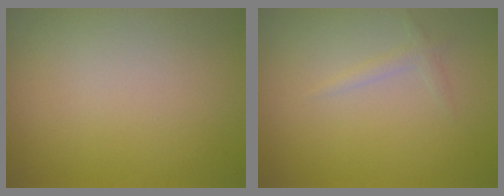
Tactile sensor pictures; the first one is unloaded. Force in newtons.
{"total": 0.9, "press": 0.9, "slide": 0.1}